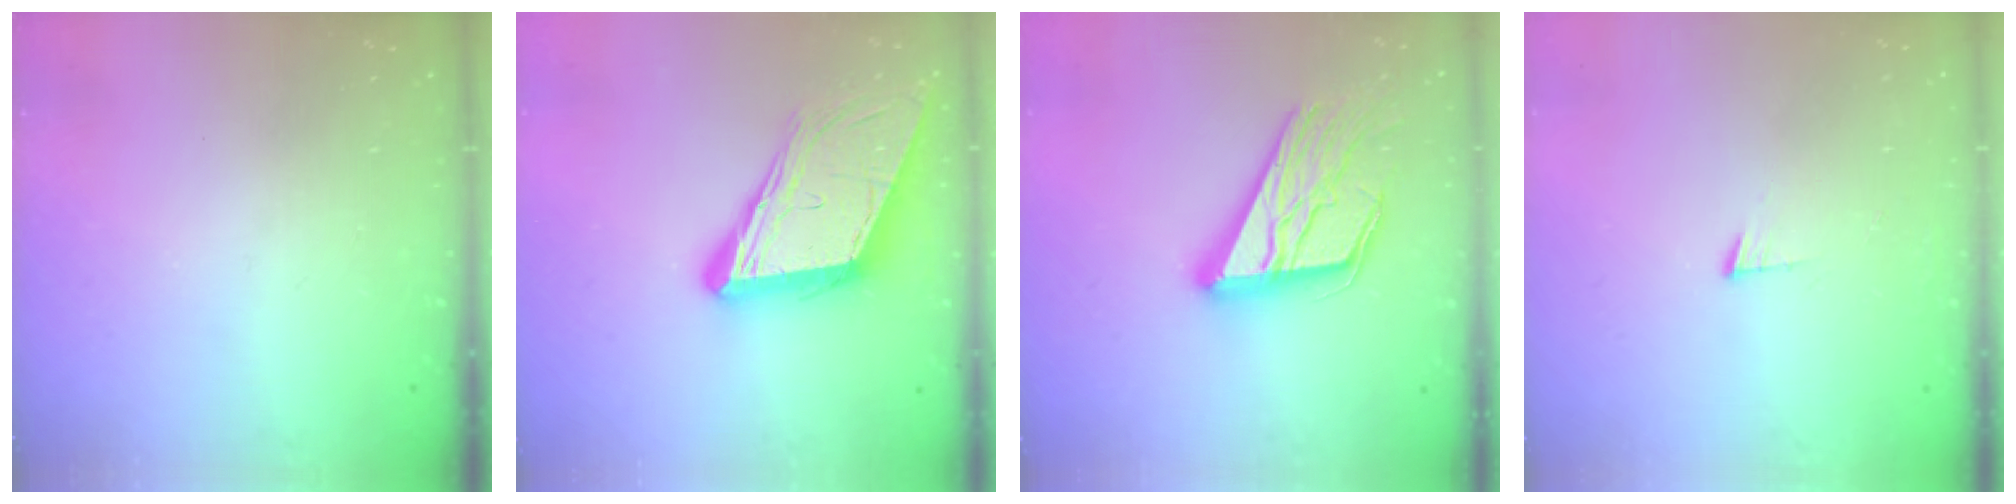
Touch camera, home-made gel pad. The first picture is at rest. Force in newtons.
{"total": 15.9, "press": 15.4, "slide": 4.0}
{"total": 20.2, "press": 20.0, "slide": 2.6}
{"total": 3.6, "press": 3.5, "slide": 0.5}